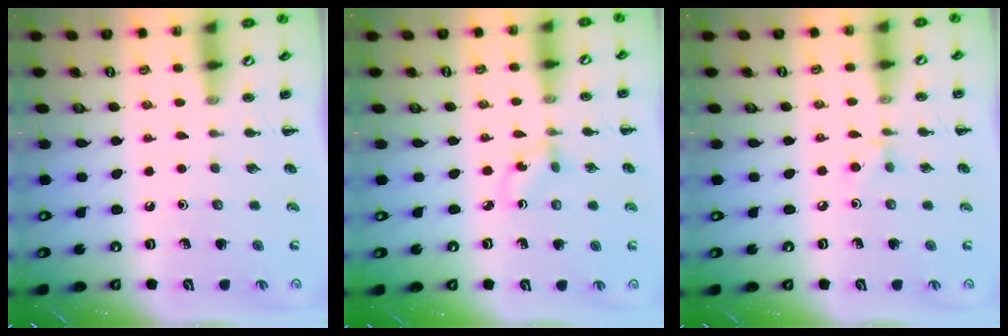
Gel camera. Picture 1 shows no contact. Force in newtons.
{"total": 1.7, "press": 1.6, "slide": 0.7}
{"total": 4.0, "press": 3.7, "slide": 1.6}